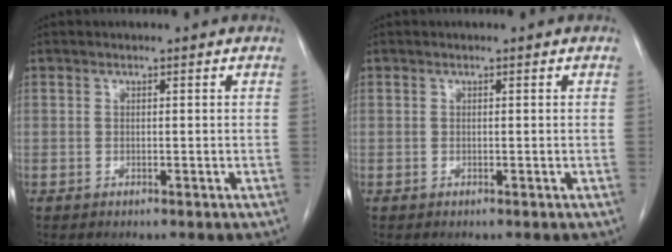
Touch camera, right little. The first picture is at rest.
{"total": 0.0}